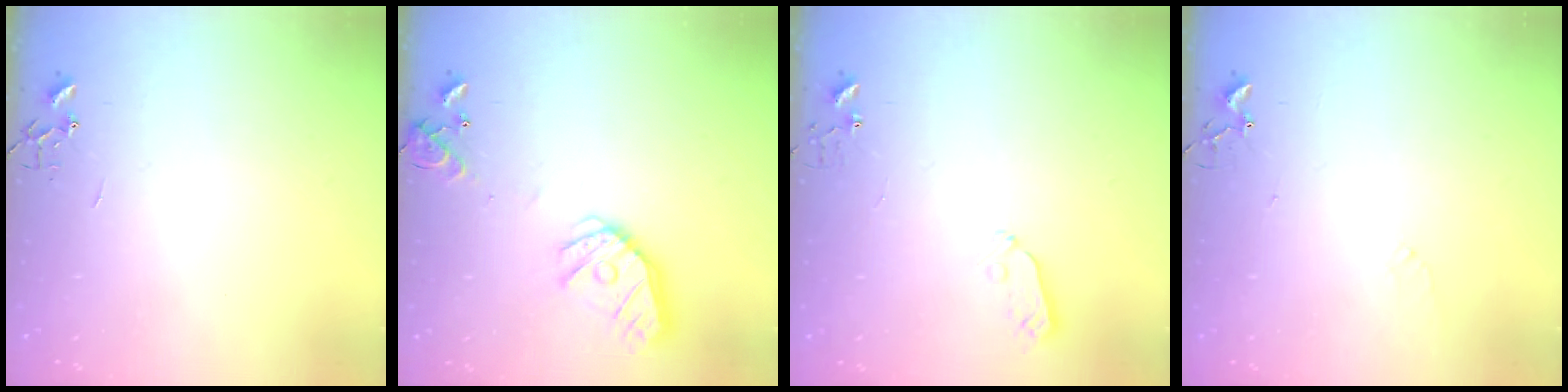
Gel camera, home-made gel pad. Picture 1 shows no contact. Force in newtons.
{"total": 15.8, "press": 15.5, "slide": 2.5}
{"total": 3.9, "press": 3.8, "slide": 0.6}
{"total": 5.5, "press": 5.5, "slide": 0.8}